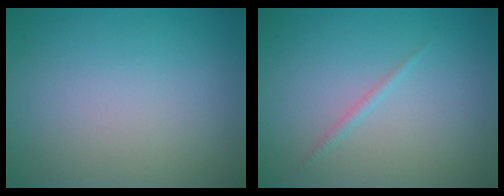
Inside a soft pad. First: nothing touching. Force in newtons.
{"total": 0.7, "press": 0.7, "slide": 0.1}